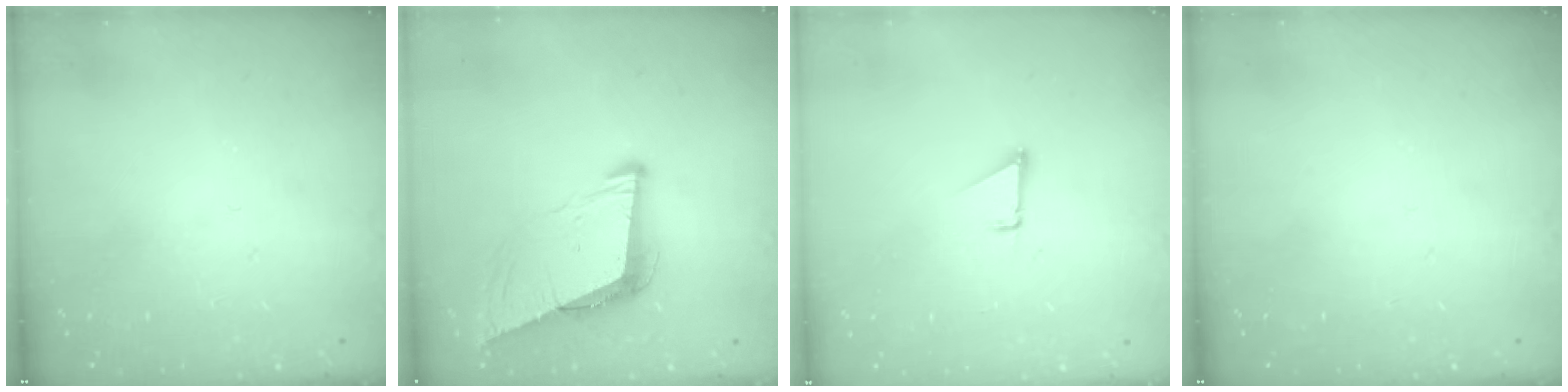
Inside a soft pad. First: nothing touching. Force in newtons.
{"total": 8.9, "press": 8.2, "slide": 3.5}
{"total": 1.4, "press": 1.3, "slide": 0.1}
{"total": 0.0}